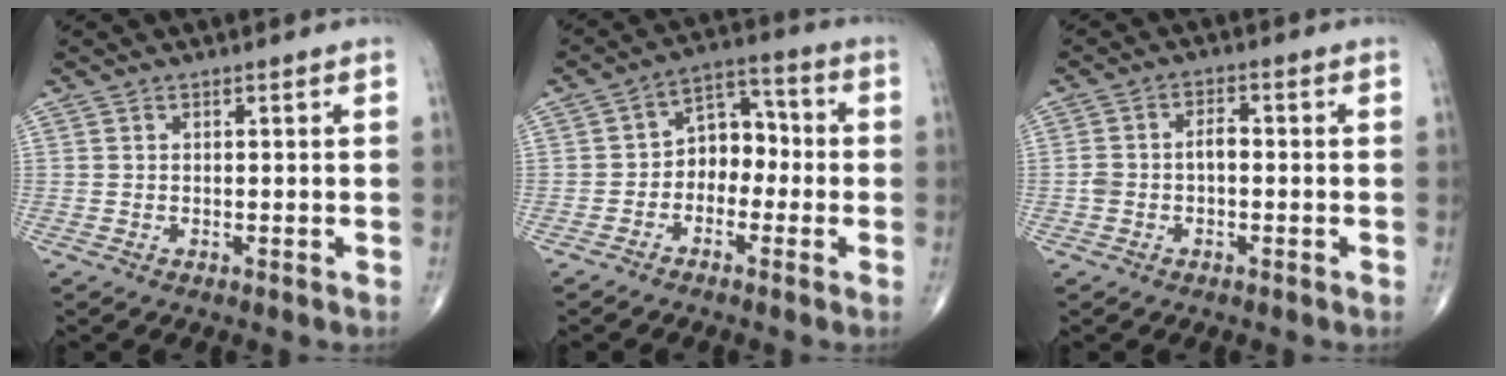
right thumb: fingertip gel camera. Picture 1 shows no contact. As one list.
[{"total": 7.6, "force": [-1.6, 5.6, 4.8], "torque": [-0.040, 0.042, -0.044]}, {"total": 3.8, "force": [-0.7, 2.3, 2.9], "torque": [-0.057, 0.021, -0.014]}]